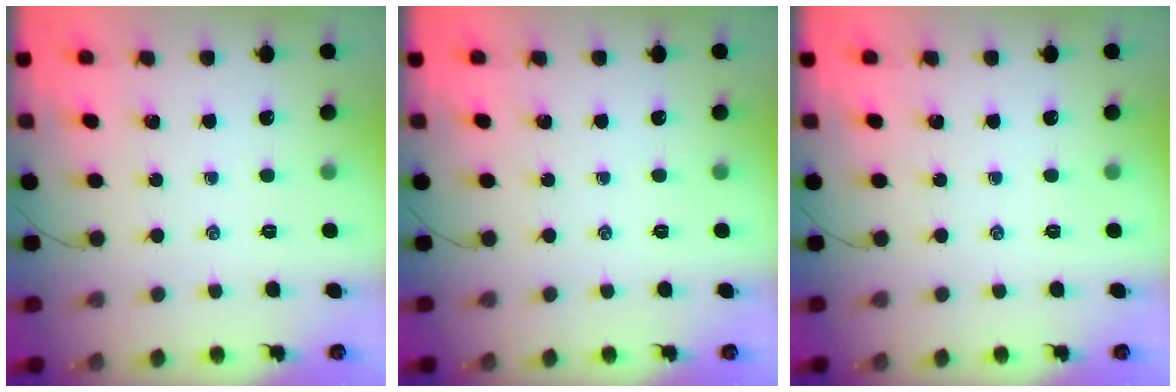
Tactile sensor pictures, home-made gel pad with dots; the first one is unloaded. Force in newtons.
{"total": 0.0}
{"total": 0.0}